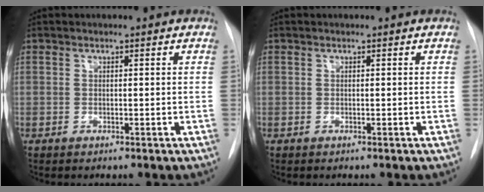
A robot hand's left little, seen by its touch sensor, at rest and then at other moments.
{"total": 0.0}